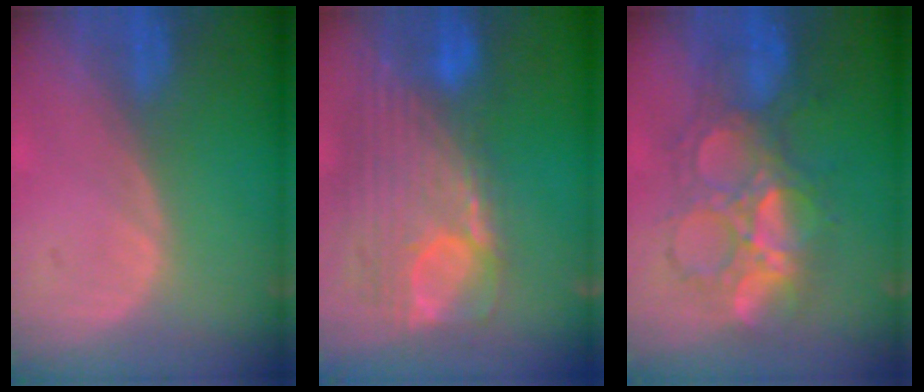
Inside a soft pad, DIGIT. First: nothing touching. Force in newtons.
{"total": 12.5, "press": 10.6, "slide": 6.7}
{"total": 9.1, "press": 9.1, "slide": 0.6}